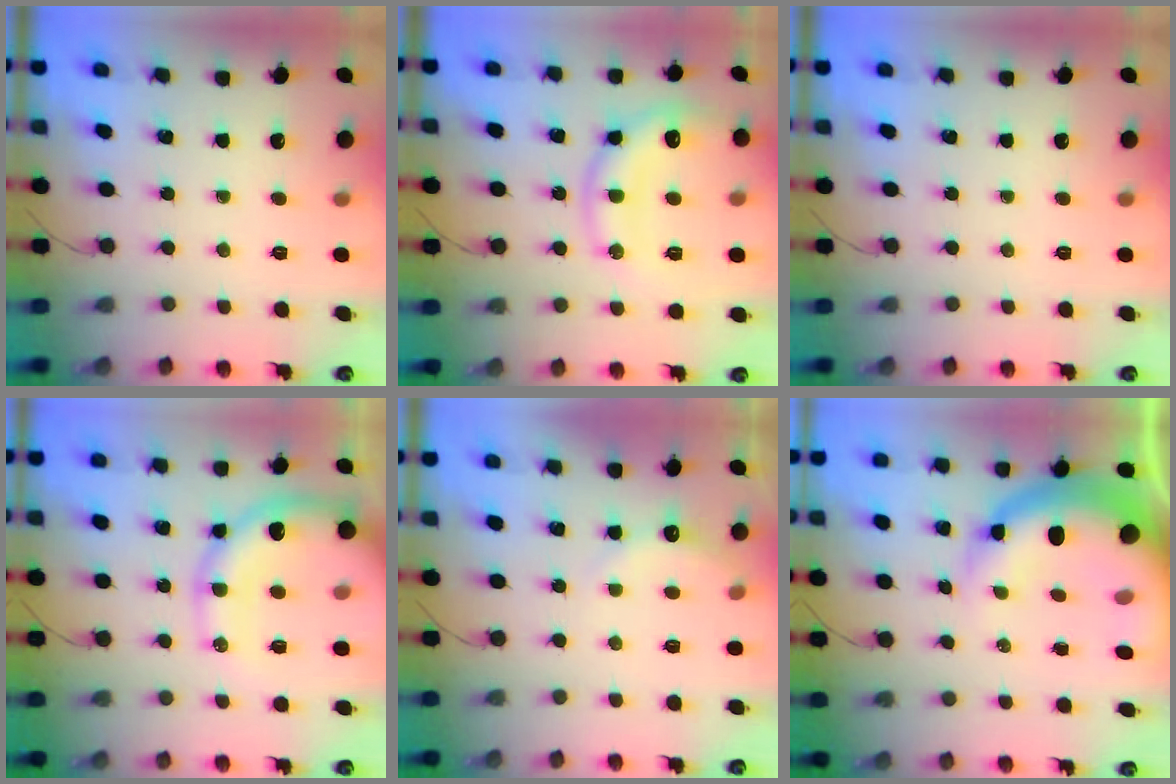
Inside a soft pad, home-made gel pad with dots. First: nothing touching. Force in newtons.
{"total": 13.6, "press": 13.5, "slide": 1.5}
{"total": 0.0}
{"total": 18.2, "press": 17.7, "slide": 4.2}
{"total": 5.0, "press": 4.8, "slide": 1.5}
{"total": 18.1, "press": 17.6, "slide": 4.5}